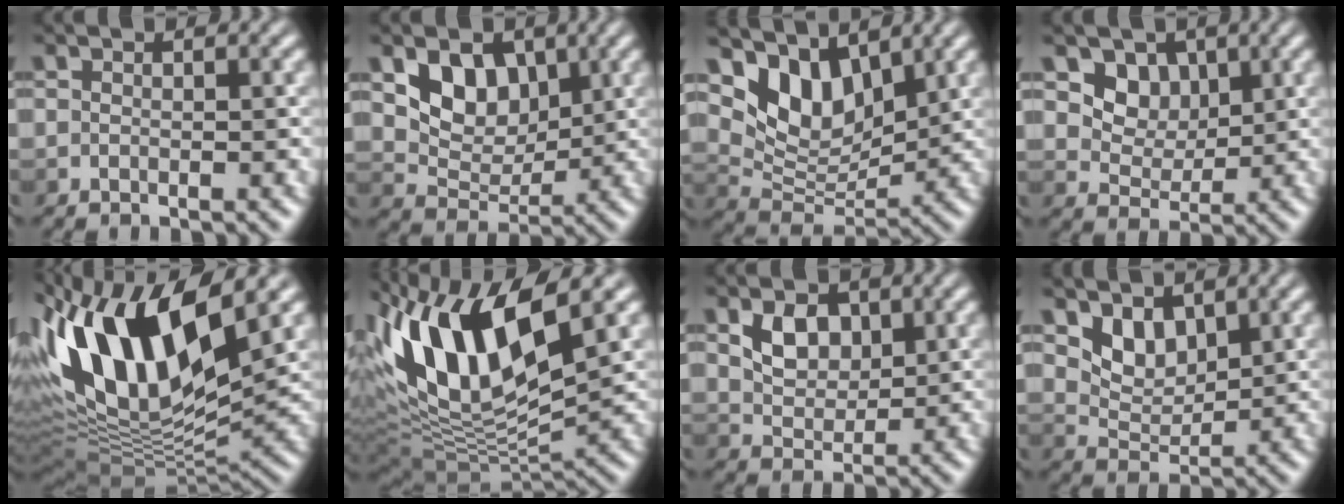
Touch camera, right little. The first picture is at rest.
{"total": 4.6, "force": [1.5, 3.4, 2.8], "torque": [-0.053, -0.015, 0.022]}
{"total": 6.7, "force": [3.8, 3.8, 4.0], "torque": [-0.082, -0.003, 0.067]}
{"total": 3.8, "force": [1.5, 3.0, 1.8], "torque": [-0.038, -0.014, 0.028]}
{"total": 14.3, "force": [3.9, 6.5, 12.2], "torque": [-0.251, 0.022, 0.066]}
{"total": 12.9, "force": [4.0, 5.2, 11.2], "torque": [-0.230, 0.025, 0.068]}
{"total": 2.8, "force": [0.6, 2.1, 1.7], "torque": [-0.043, -0.004, 0.009]}
{"total": 2.8, "force": [1.7, 1.7, 1.4], "torque": [-0.040, -0.014, 0.027]}